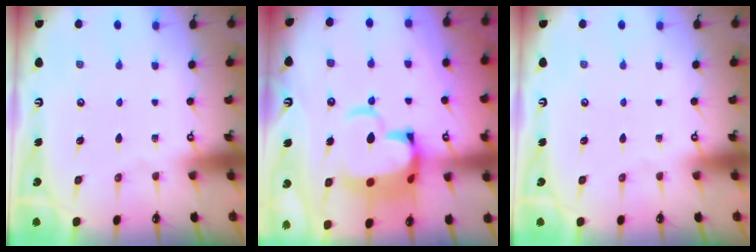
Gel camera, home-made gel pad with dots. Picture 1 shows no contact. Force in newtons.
{"total": 10.7, "press": 10.6, "slide": 1.9}
{"total": 0.0}